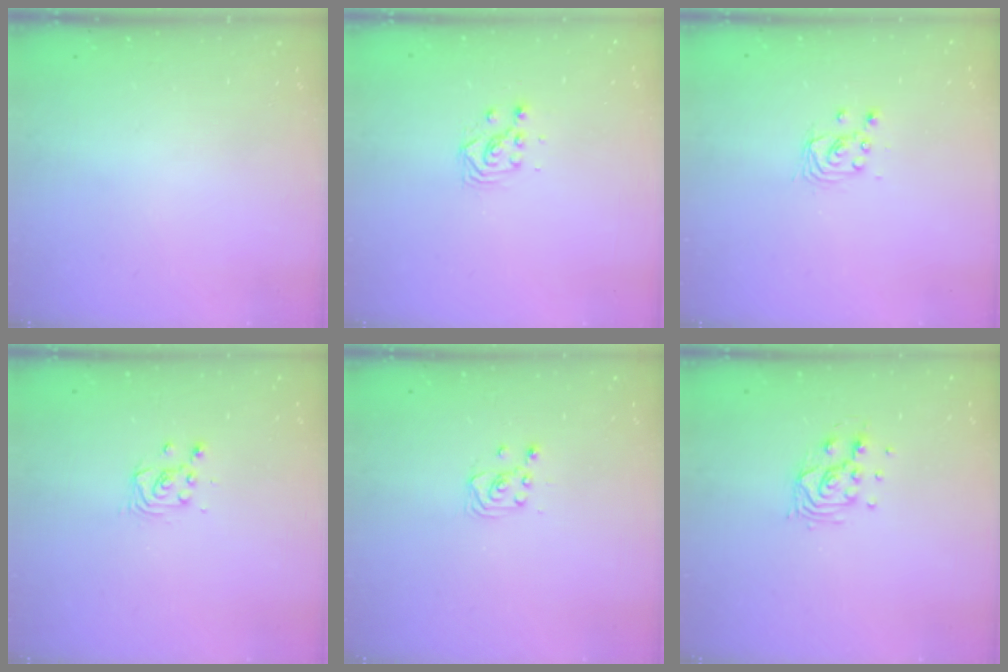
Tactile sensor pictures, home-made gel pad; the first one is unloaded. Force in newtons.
{"total": 3.6, "press": 3.6, "slide": 0.1}
{"total": 2.9, "press": 2.9, "slide": 0.2}
{"total": 3.7, "press": 3.7, "slide": 0.3}
{"total": 2.9, "press": 2.9, "slide": 0.4}
{"total": 9.0, "press": 8.9, "slide": 1.5}